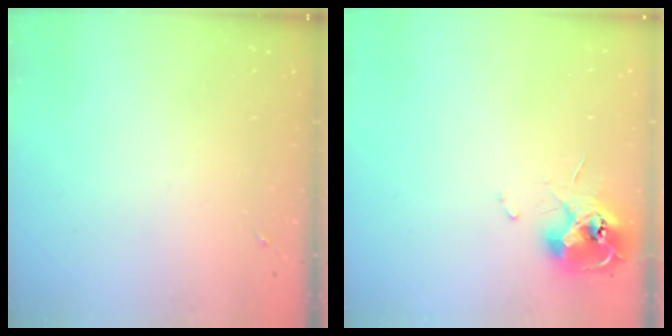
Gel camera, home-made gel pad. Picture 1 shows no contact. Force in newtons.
{"total": 11.7, "press": 11.7, "slide": 0.9}